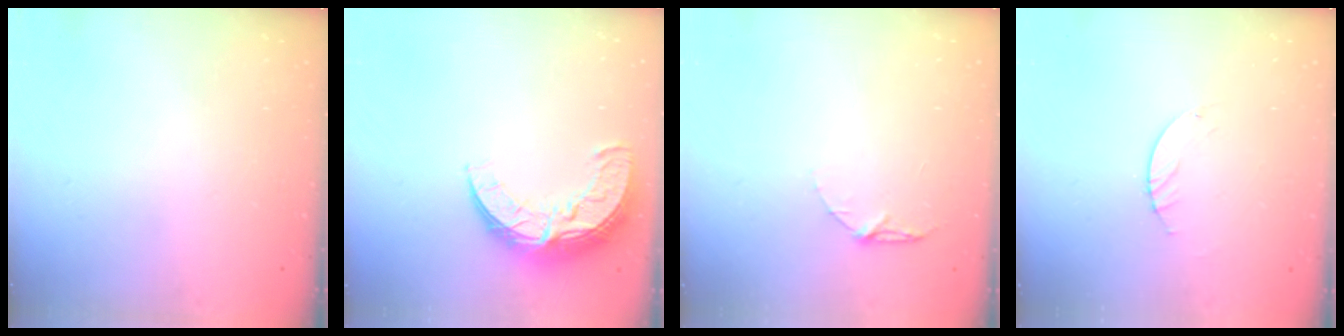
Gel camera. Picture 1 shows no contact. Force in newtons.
{"total": 11.4, "press": 11.3, "slide": 0.8}
{"total": 4.4, "press": 4.4, "slide": 0.5}
{"total": 0.9, "press": 0.8, "slide": 0.2}